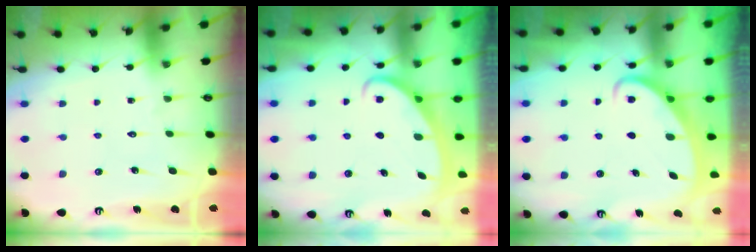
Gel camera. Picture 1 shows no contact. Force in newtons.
{"total": 2.6, "press": 2.5, "slide": 0.4}
{"total": 2.6, "press": 2.6, "slide": 0.4}